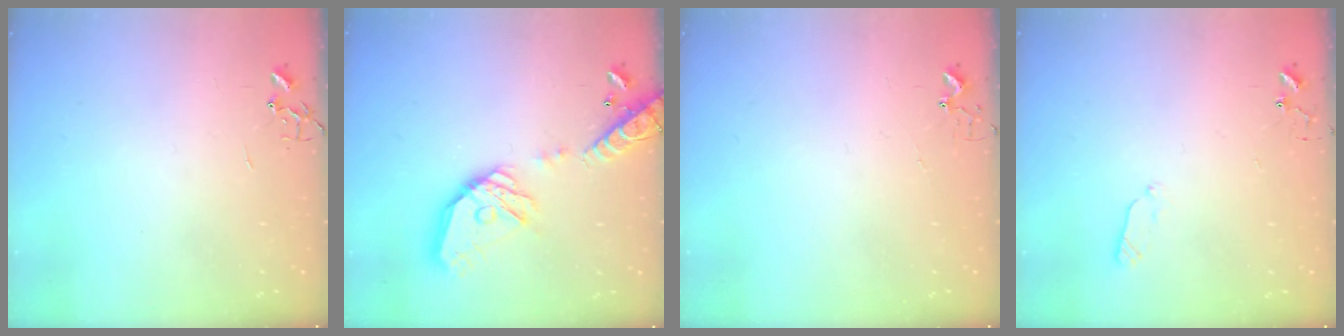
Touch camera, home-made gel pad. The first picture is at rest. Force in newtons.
{"total": 18.9, "press": 18.8, "slide": 2.4}
{"total": 2.9, "press": 2.9, "slide": 0.3}
{"total": 4.7, "press": 4.6, "slide": 0.9}